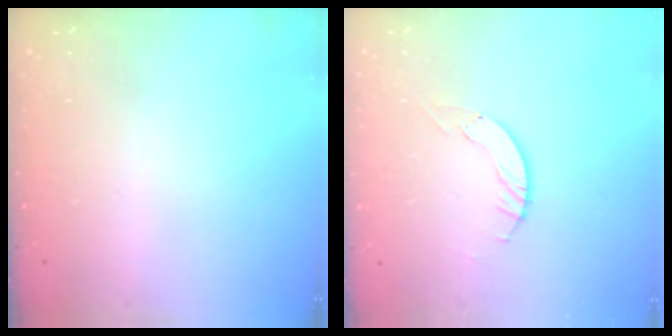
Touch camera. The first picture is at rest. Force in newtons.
{"total": 4.0, "press": 4.0, "slide": 0.4}